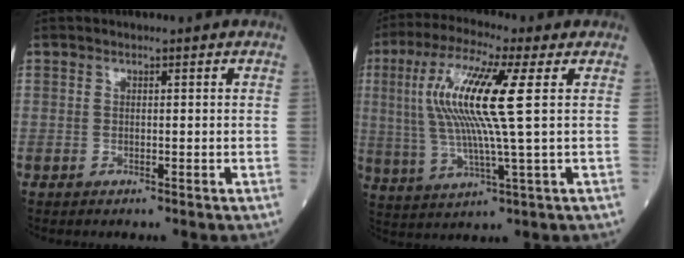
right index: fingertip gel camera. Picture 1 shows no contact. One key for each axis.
{"total": 13.6, "fx": 2.8, "fy": 0.2, "fz": 13.3, "tx": -0.290, "ty": 0.011, "tz": 0.049}